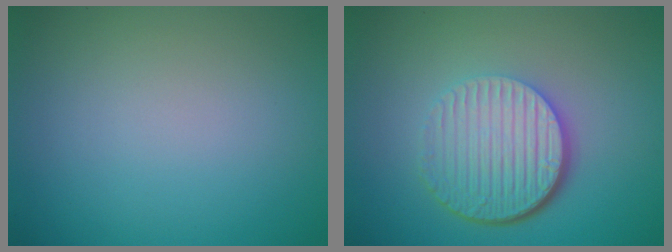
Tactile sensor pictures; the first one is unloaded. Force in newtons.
{"total": 6.7, "press": 4.4, "slide": 5.0}